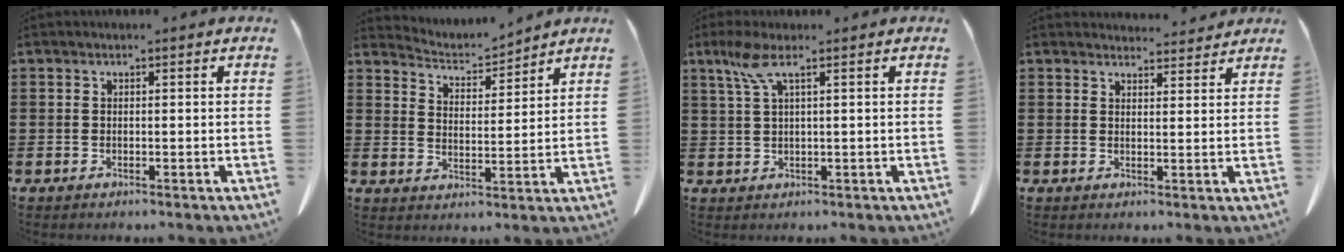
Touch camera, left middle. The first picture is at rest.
{"total": 3.4, "force": [3.4, -0.4, -0.3], "torque": [-0.006, -0.024, 0.058]}
{"total": 3.8, "force": [1.9, 0.3, 3.3], "torque": [-0.080, -0.001, 0.029]}
{"total": 3.2, "force": [3.2, 0.4, 0.2], "torque": [-0.004, -0.013, 0.058]}